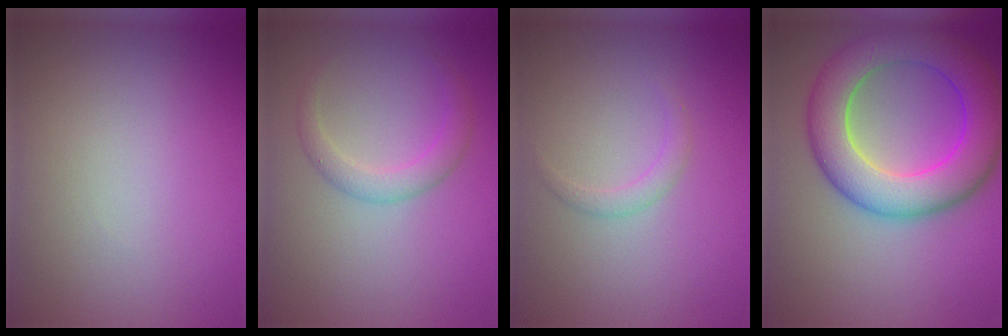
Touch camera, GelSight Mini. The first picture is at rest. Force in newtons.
{"total": 2.2, "press": 2.2, "slide": 0.1}
{"total": 1.1, "press": 1.1, "slide": 0.1}
{"total": 9.1, "press": 9.1, "slide": 0.2}